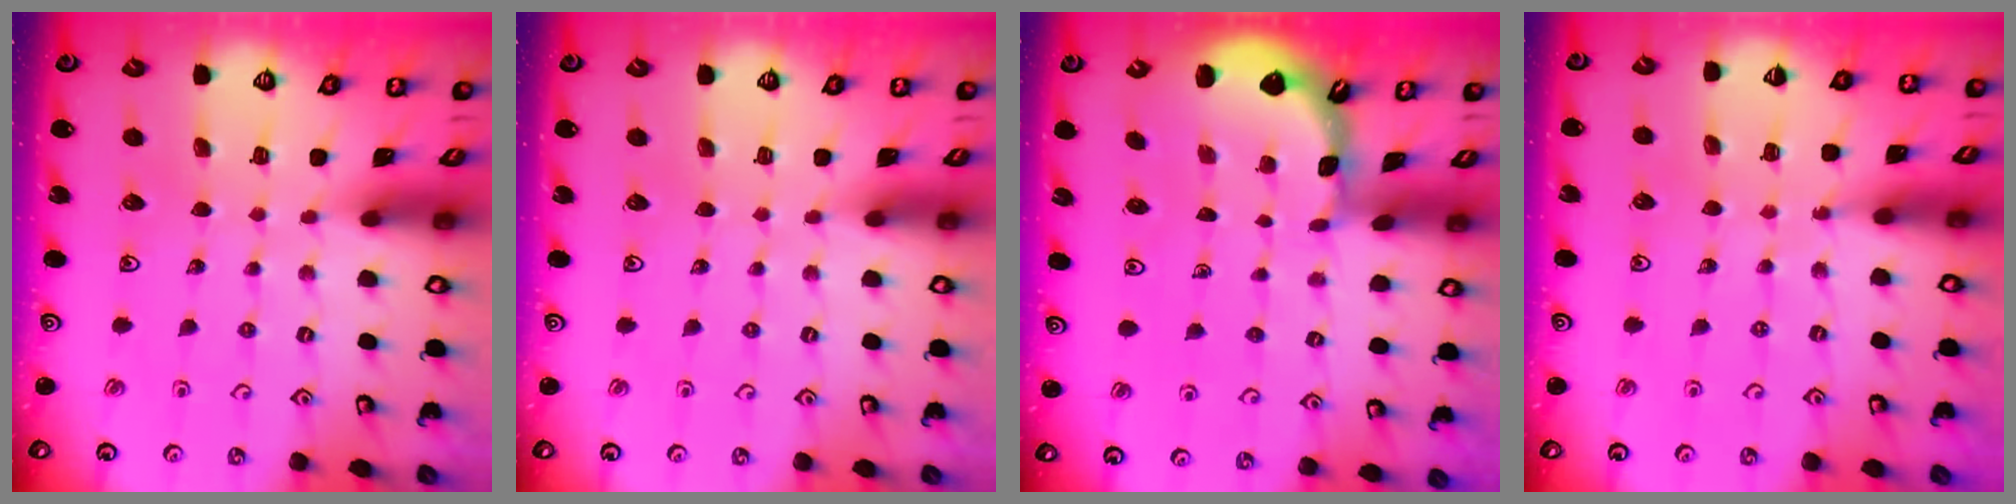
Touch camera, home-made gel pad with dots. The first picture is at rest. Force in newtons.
{"total": 0.0}
{"total": 1.1, "press": 1.1, "slide": 0.1}
{"total": 6.7, "press": 6.4, "slide": 1.8}